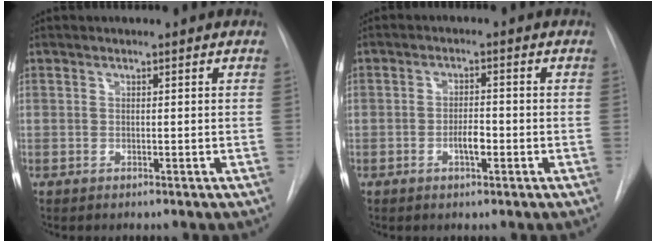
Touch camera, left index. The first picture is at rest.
{"total": 3.0, "force": [-1.2, 1.0, 2.5], "torque": [-0.042, 0.002, -0.021]}